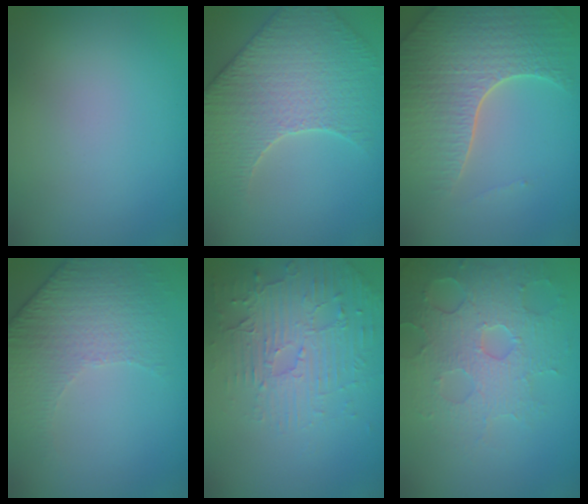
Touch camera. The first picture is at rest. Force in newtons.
{"total": 5.5, "press": 5.2, "slide": 1.8}
{"total": 8.0, "press": 5.7, "slide": 5.6}
{"total": 4.8, "press": 3.4, "slide": 3.4}
{"total": 4.8, "press": 3.3, "slide": 3.4}
{"total": 5.3, "press": 4.7, "slide": 2.5}